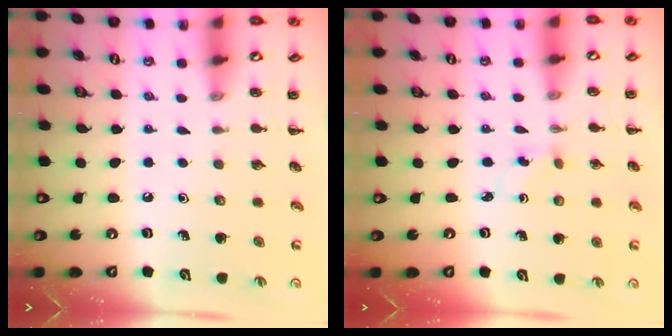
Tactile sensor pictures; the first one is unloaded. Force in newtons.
{"total": 1.5, "press": 1.4, "slide": 0.7}